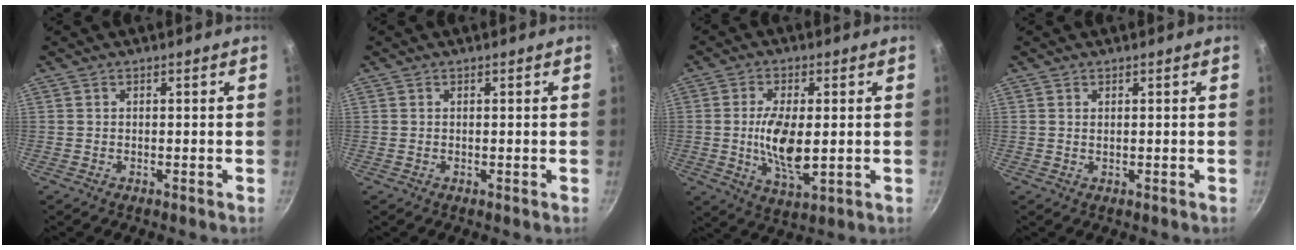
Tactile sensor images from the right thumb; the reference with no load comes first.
{"total": 0.0}
{"total": 10.4, "force": [-0.1, 4.6, 9.4], "torque": [-0.177, -0.010, 0.003]}
{"total": 0.8, "force": [0.3, 0.4, 0.6], "torque": [-0.010, -0.001, 0.006]}